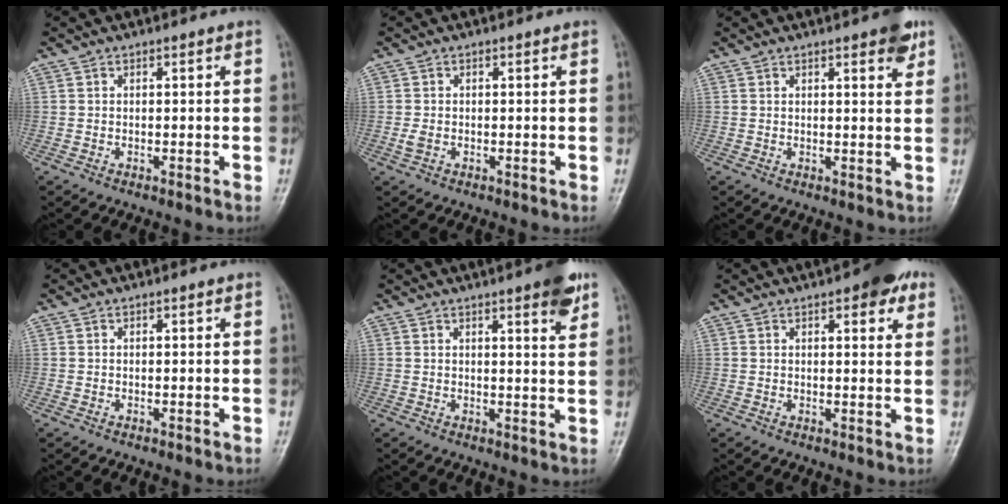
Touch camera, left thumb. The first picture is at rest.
{"total": 1.6, "force": [-0.1, 1.1, 1.2], "torque": [-0.027, 0.001, -0.001]}
{"total": 4.3, "force": [2.6, 1.1, 3.3], "torque": [-0.034, -0.011, 0.029]}
{"total": 0.0}
{"total": 5.9, "force": [3.6, 1.0, 4.6], "torque": [-0.052, -0.017, 0.044]}
{"total": 7.8, "force": [4.2, 2.9, 6.0], "torque": [-0.057, -0.011, 0.046]}